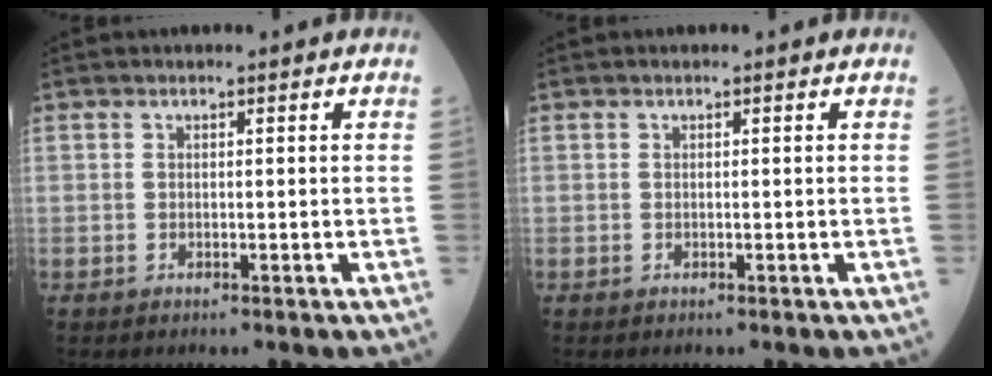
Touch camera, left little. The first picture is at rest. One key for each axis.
{"total": 0.0}